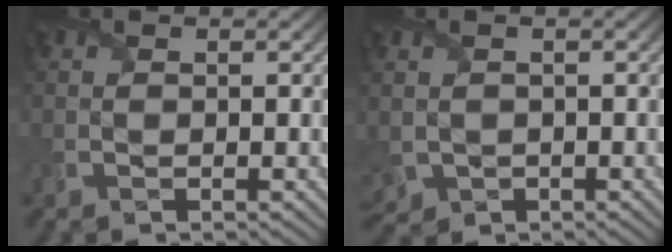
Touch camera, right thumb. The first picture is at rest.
{"total": 3.2, "force": [-0.5, 2.5, 2.0], "torque": [-0.064, -0.015, -0.007]}